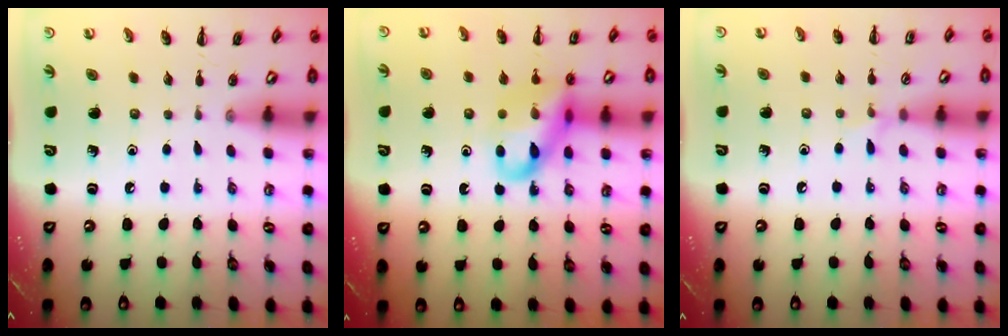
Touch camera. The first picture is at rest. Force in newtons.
{"total": 15.0, "press": 14.7, "slide": 2.8}
{"total": 4.8, "press": 4.5, "slide": 1.6}